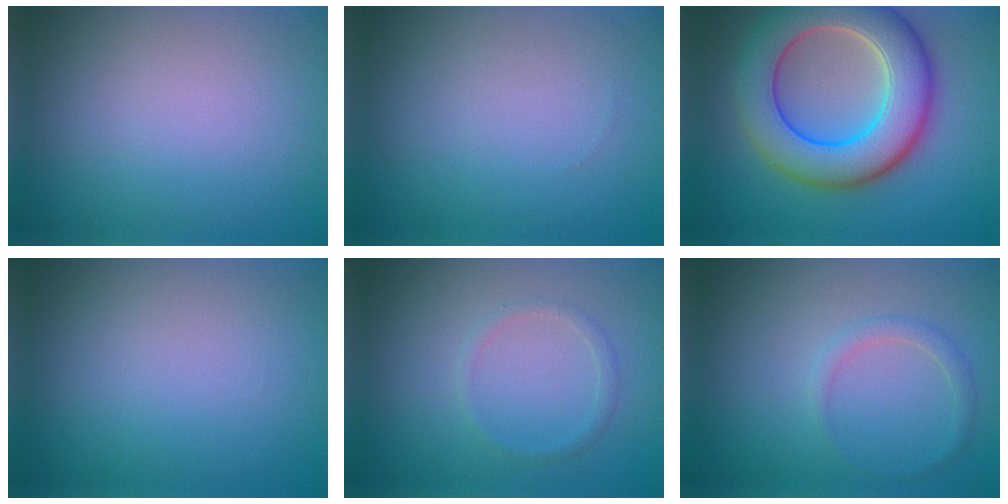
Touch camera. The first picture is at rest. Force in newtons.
{"total": 0.0}
{"total": 10.2, "press": 10.2, "slide": 0.7}
{"total": 0.0}
{"total": 1.0, "press": 1.0, "slide": 0.1}
{"total": 1.3, "press": 1.3, "slide": 0.1}